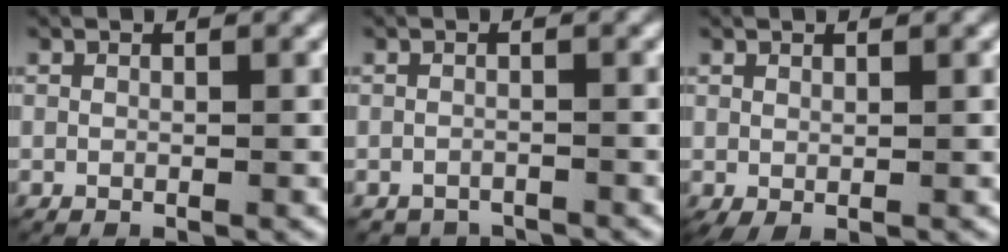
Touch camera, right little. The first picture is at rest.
{"total": 1.7, "force": [-1.6, 0.5, -0.2], "torque": [0.001, -0.008, -0.026]}
{"total": 0.9, "force": [0.2, 0.5, 0.7], "torque": [-0.016, -0.006, 0.009]}